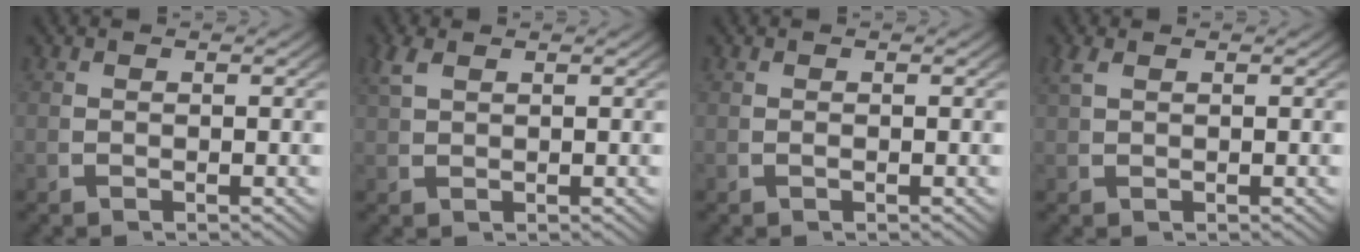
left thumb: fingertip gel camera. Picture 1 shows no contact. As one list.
[{"total": 1.6, "force": [1.4, 0.3, 0.7], "torque": [-0.021, 0.003, 0.037]}, {"total": 0.0}, {"total": 1.1, "force": [0.9, 0.2, 0.6], "torque": [-0.018, 0.001, 0.026]}]